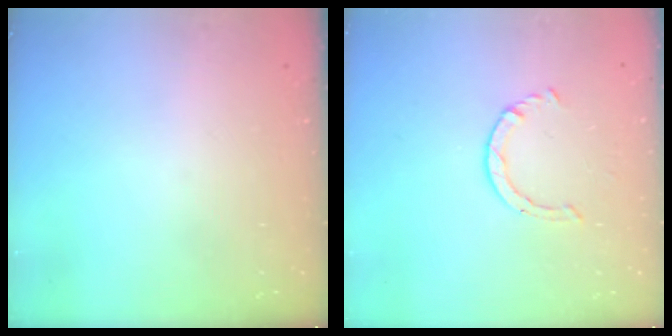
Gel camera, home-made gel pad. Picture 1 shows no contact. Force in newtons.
{"total": 2.6, "press": 2.6, "slide": 0.3}